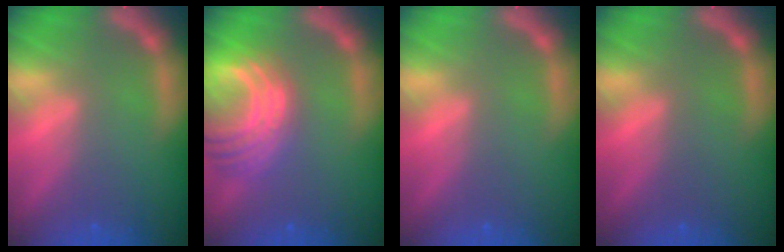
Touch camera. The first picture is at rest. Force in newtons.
{"total": 9.0}
{"total": 0.0}
{"total": 0.0}